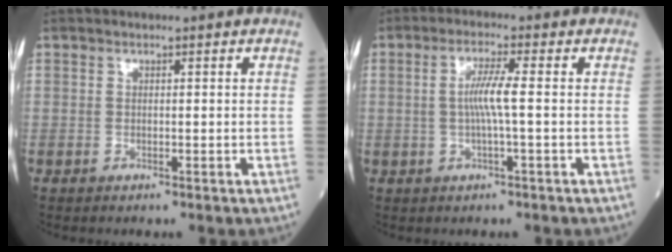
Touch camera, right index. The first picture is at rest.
{"total": 4.4, "force": [-0.1, -0.3, 4.4], "torque": [-0.088, 0.004, -0.002]}